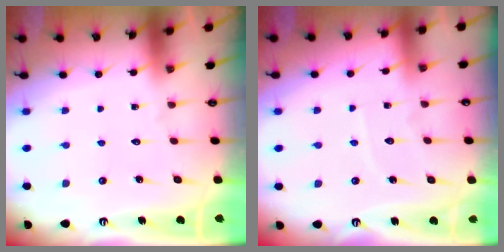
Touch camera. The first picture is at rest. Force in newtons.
{"total": 4.3, "press": 4.3, "slide": 0.5}